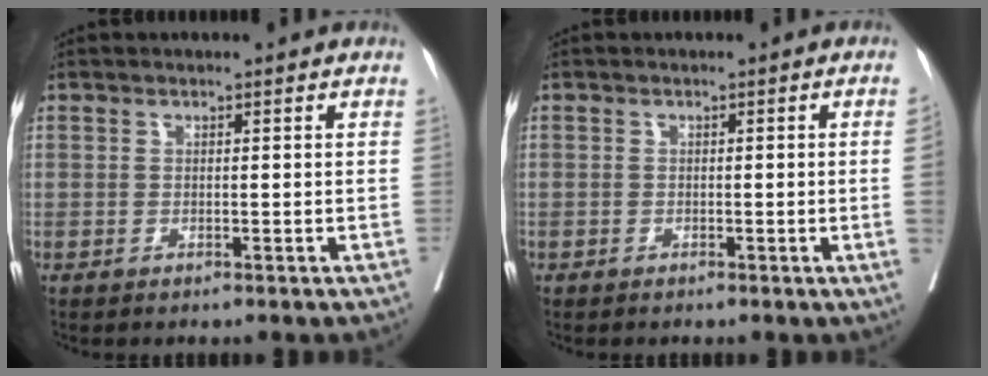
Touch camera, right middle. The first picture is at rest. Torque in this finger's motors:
{"motor_torque": [0.24, -0.18, -0.97, -0.21]}